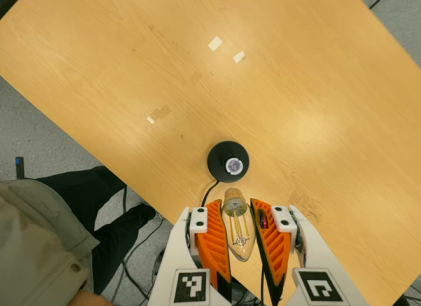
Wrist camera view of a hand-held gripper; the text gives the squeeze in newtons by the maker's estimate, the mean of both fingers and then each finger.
{"total": 20.6, "left": 22.2, "right": 19.0}